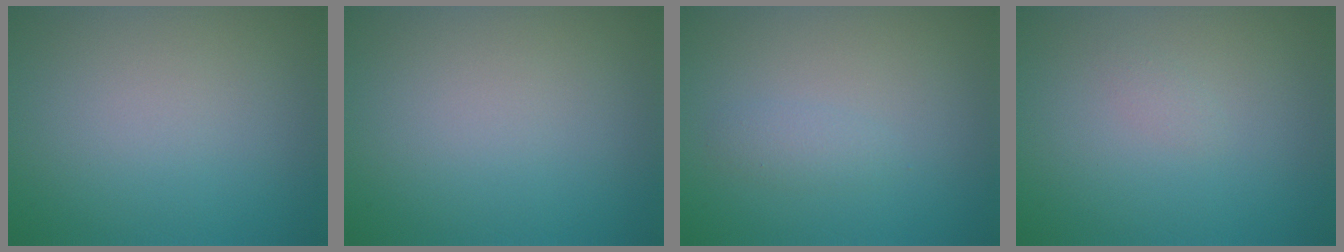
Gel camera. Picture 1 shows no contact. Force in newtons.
{"total": 0.0}
{"total": 1.1, "press": 1.0, "slide": 0.1}
{"total": 0.6, "press": 0.6, "slide": 0.0}